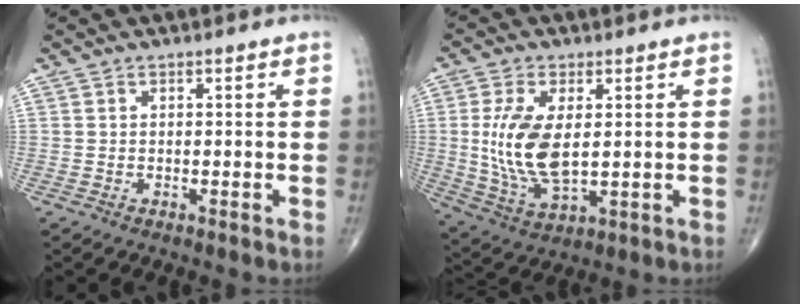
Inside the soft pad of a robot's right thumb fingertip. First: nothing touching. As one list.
[{"total": 12.7, "force": [1.2, 6.3, 10.9], "torque": [-0.222, -0.014, 0.033]}]